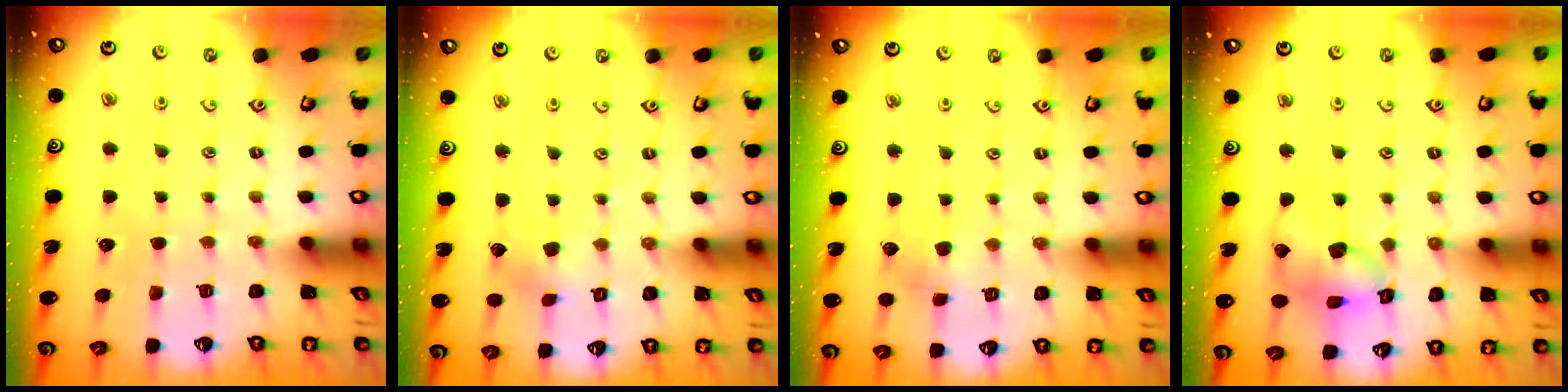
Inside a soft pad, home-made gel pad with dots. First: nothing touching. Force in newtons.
{"total": 2.5, "press": 2.4, "slide": 0.2}
{"total": 3.9, "press": 3.9, "slide": 0.5}
{"total": 13.3, "press": 13.2, "slide": 1.8}